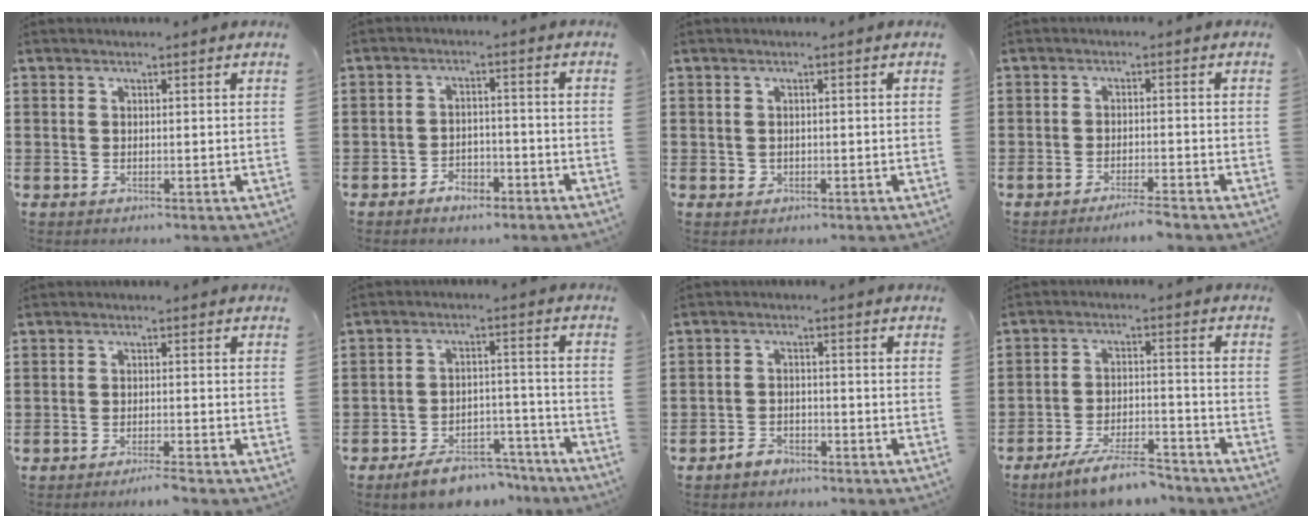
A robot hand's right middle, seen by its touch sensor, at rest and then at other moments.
{"total": 3.4, "force": [-2.8, 1.5, 1.1], "torque": [-0.022, 0.007, -0.057]}
{"total": 0.7, "force": [0.0, 0.7, 0.2], "torque": [-0.006, 0.005, -0.001]}
{"total": 2.6, "force": [-2.3, -0.2, 1.2], "torque": [-0.019, 0.001, -0.044]}
{"total": 2.0, "force": [-1.7, -0.2, 0.9], "torque": [-0.014, -0.002, -0.031]}
{"total": 6.5, "force": [-5.9, 2.0, 1.8], "torque": [-0.020, 0.025, -0.111]}
{"total": 2.5, "force": [-2.2, 1.0, 0.5], "torque": [-0.015, 0.005, -0.046]}
{"total": 7.6, "force": [-6.5, 1.1, 3.8], "torque": [-0.075, 0.003, -0.122]}